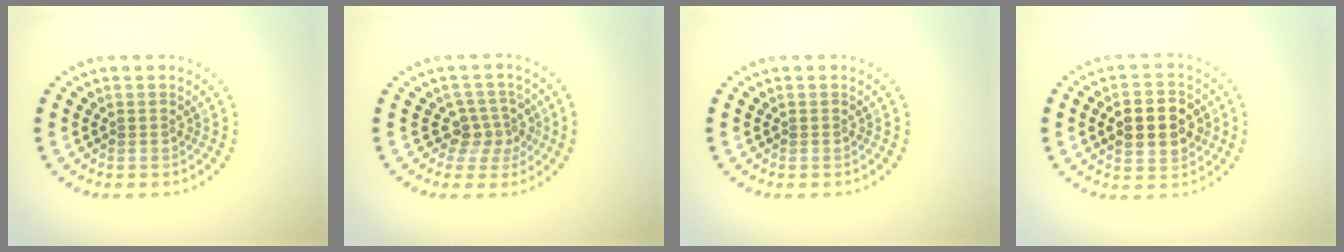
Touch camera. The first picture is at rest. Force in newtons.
{"total": 2.7, "press": 2.0, "slide": 1.8}
{"total": 0.0}
{"total": 5.3, "press": 5.3, "slide": 0.2}